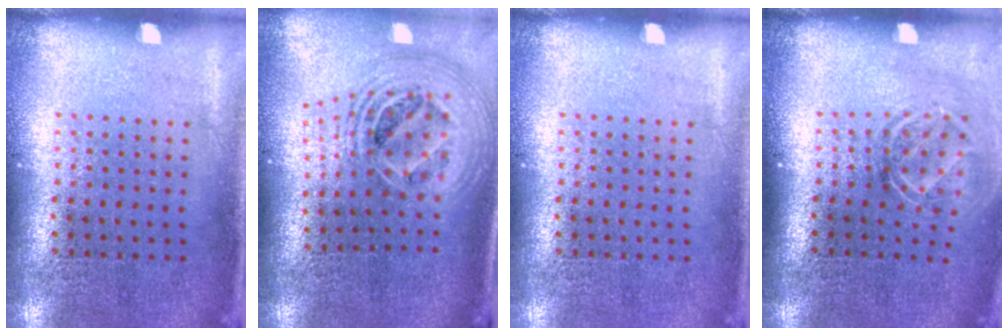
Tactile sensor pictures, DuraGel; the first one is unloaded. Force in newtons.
{"total": 2.5, "press": 1.8, "slide": 1.7}
{"total": 0.0}
{"total": 1.7, "press": 1.1, "slide": 1.3}